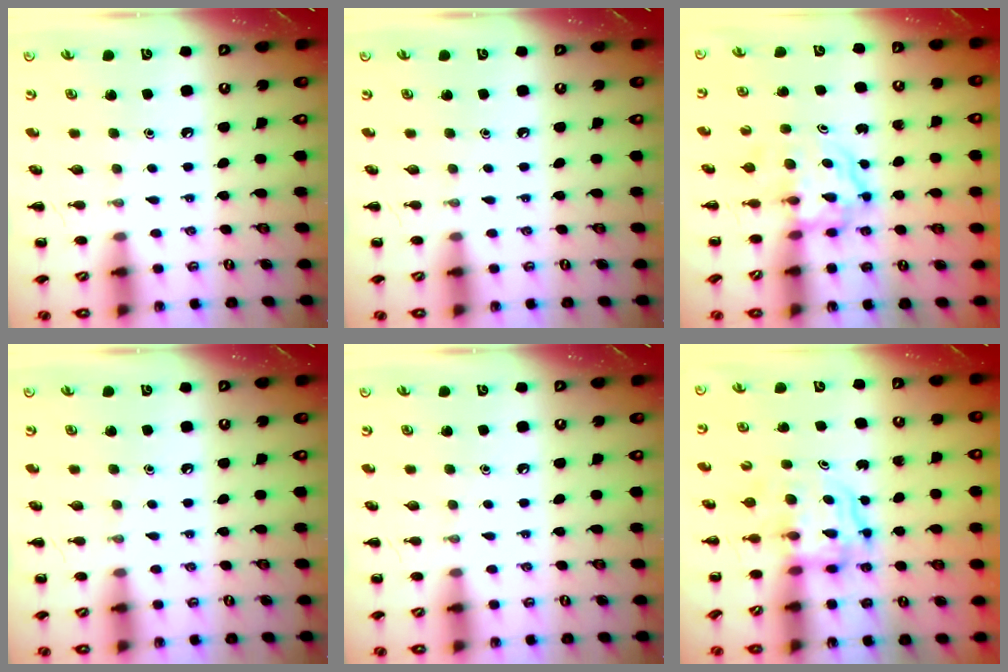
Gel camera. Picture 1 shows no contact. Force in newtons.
{"total": 0.0}
{"total": 3.9, "press": 3.8, "slide": 0.5}
{"total": 0.0}
{"total": 0.0}
{"total": 3.6, "press": 3.6, "slide": 0.3}